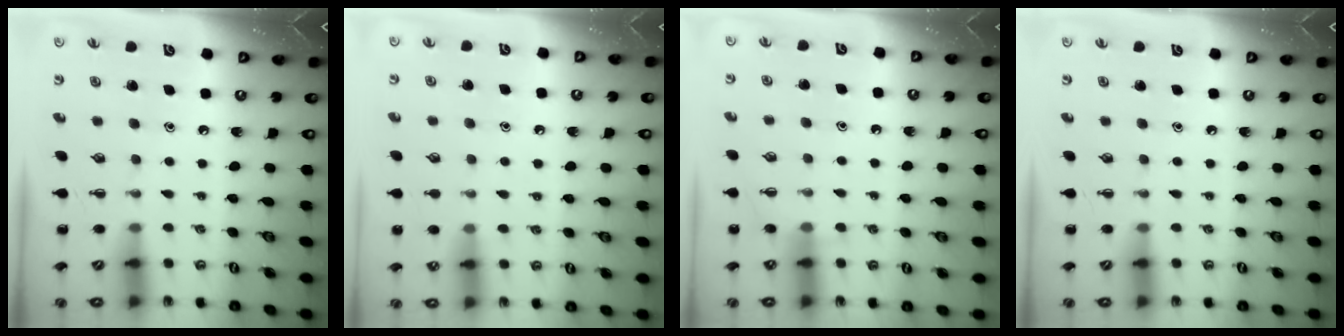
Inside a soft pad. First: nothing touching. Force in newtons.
{"total": 7.1, "press": 6.6, "slide": 2.6}
{"total": 6.0, "press": 5.6, "slide": 2.0}
{"total": 0.0}